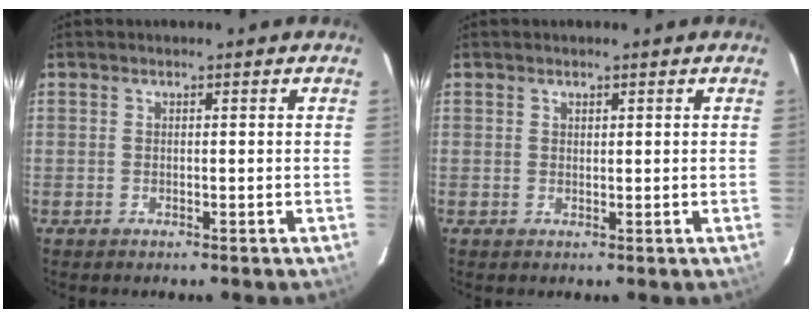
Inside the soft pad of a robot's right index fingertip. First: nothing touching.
{"total": 0.7, "force": [0.5, 0.4, 0.1], "torque": [-0.002, 0.002, 0.010]}